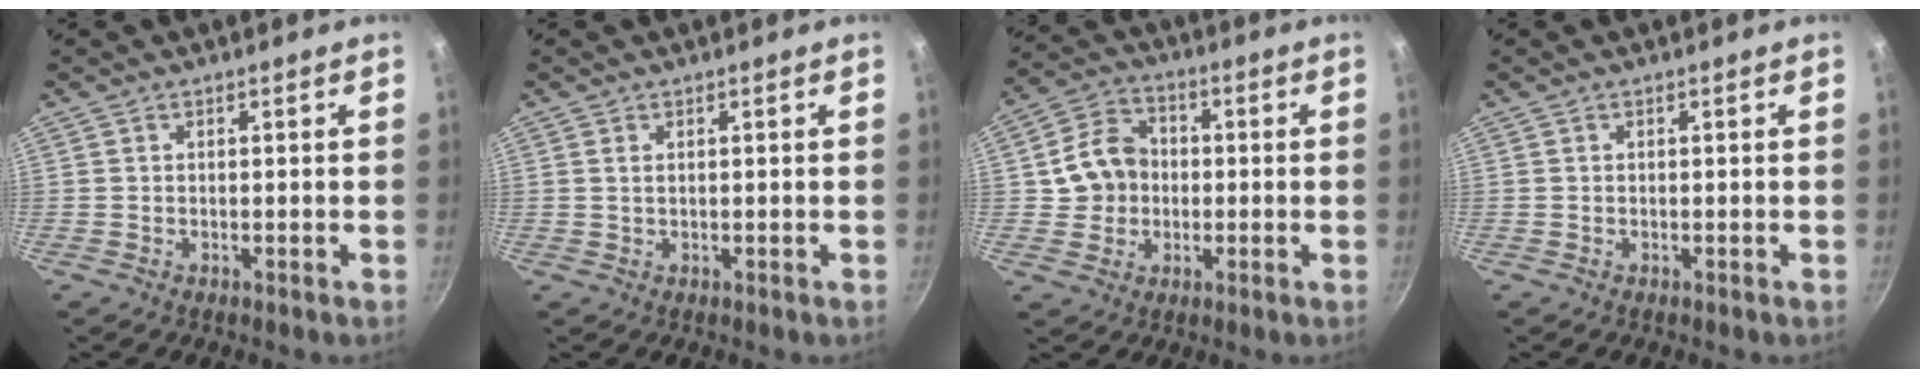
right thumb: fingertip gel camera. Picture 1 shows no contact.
{"total": 0.9, "force": [0.3, 0.5, 0.7], "torque": [-0.012, 0.001, 0.004]}
{"total": 9.5, "force": [0.1, 8.3, 4.7], "torque": [-0.052, 0.021, -0.008]}
{"total": 0.0}